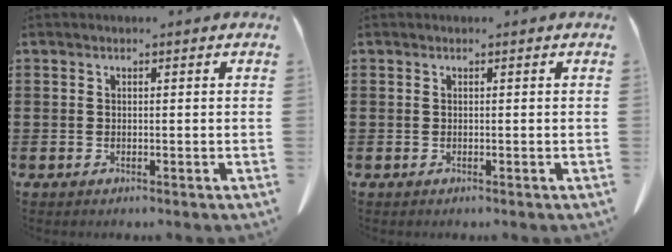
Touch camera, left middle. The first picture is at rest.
{"total": 0.0}